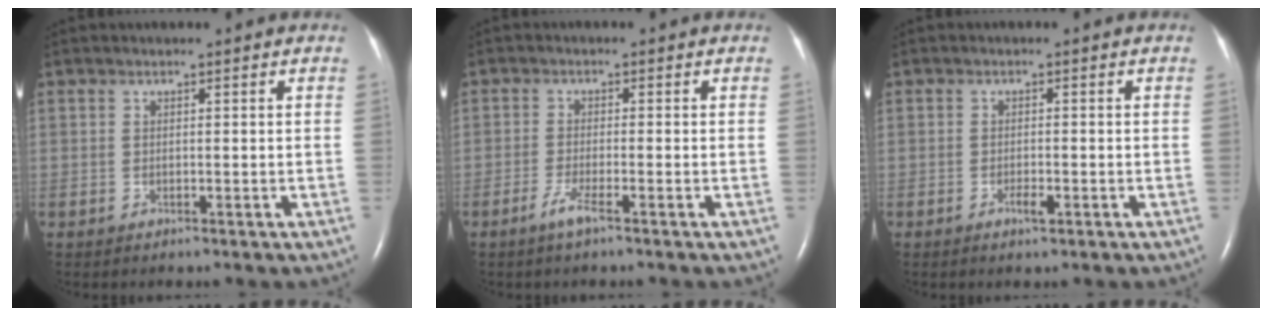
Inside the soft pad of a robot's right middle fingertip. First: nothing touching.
{"total": 2.5, "force": [-1.7, -0.2, 1.9], "torque": [-0.046, -0.006, -0.036]}
{"total": 1.5, "force": [-0.8, 0.4, 1.2], "torque": [-0.025, -0.001, -0.012]}